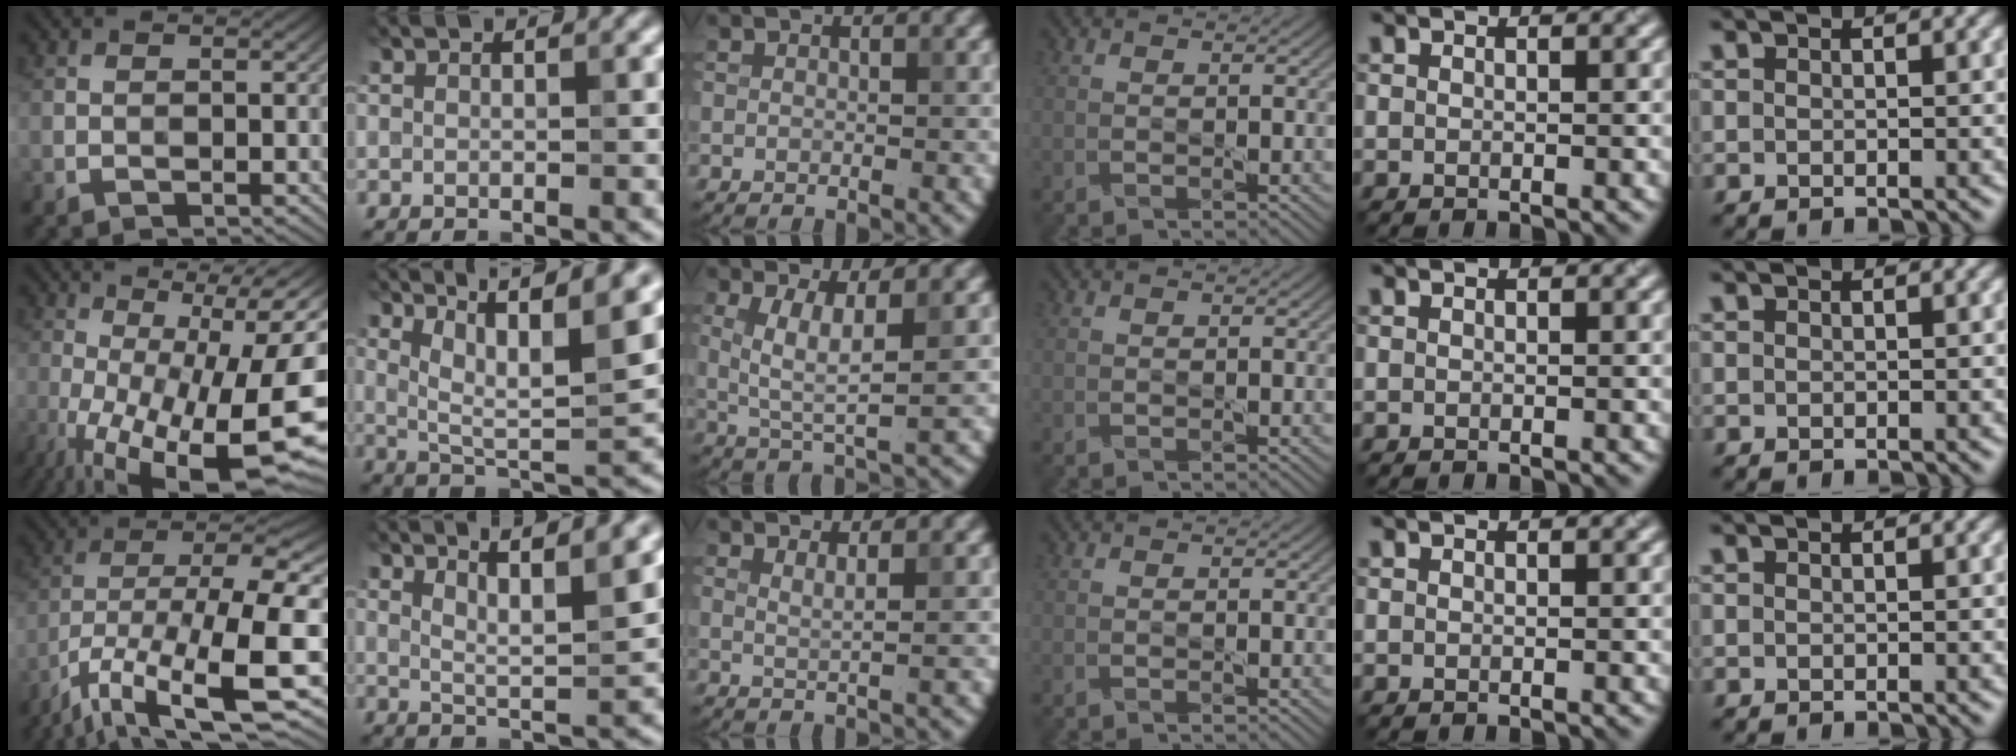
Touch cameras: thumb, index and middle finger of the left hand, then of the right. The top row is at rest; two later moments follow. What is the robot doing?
{"motion": "squeeze", "object": "bubble wrap"}